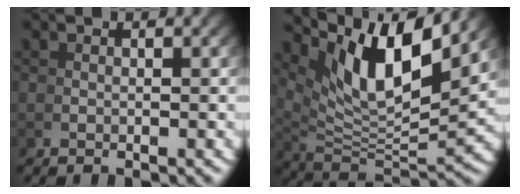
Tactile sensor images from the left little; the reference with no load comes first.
{"total": 12.3, "force": [5.3, 5.5, 9.7], "torque": [-0.165, 0.004, 0.091]}